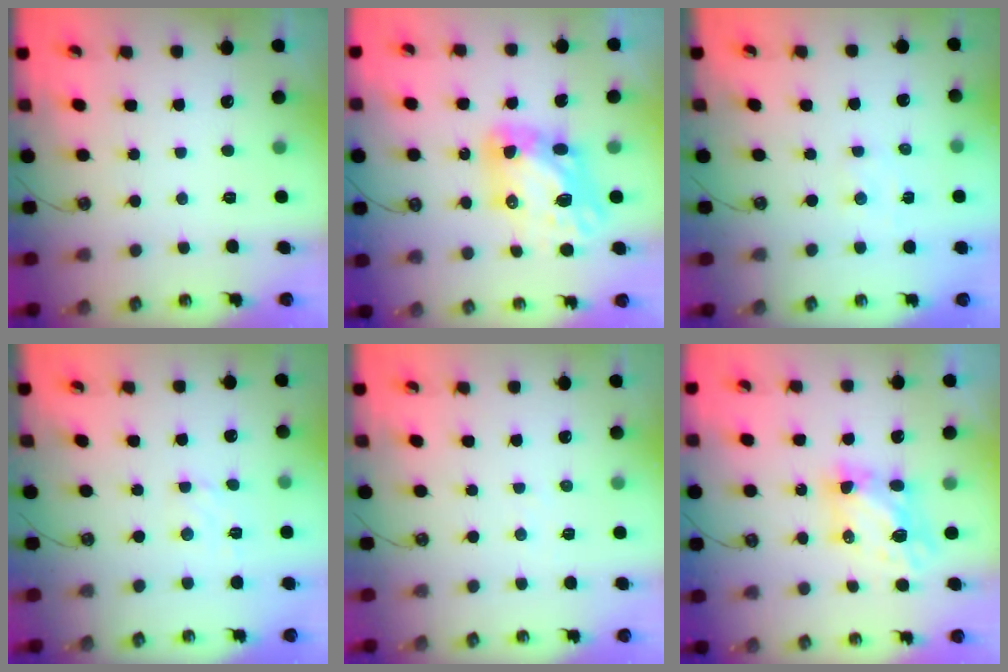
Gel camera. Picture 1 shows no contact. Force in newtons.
{"total": 11.5, "press": 11.5, "slide": 1.1}
{"total": 2.2, "press": 2.2, "slide": 0.4}
{"total": 3.0, "press": 3.0, "slide": 0.5}
{"total": 3.6, "press": 3.5, "slide": 0.4}
{"total": 6.9, "press": 6.8, "slide": 0.6}